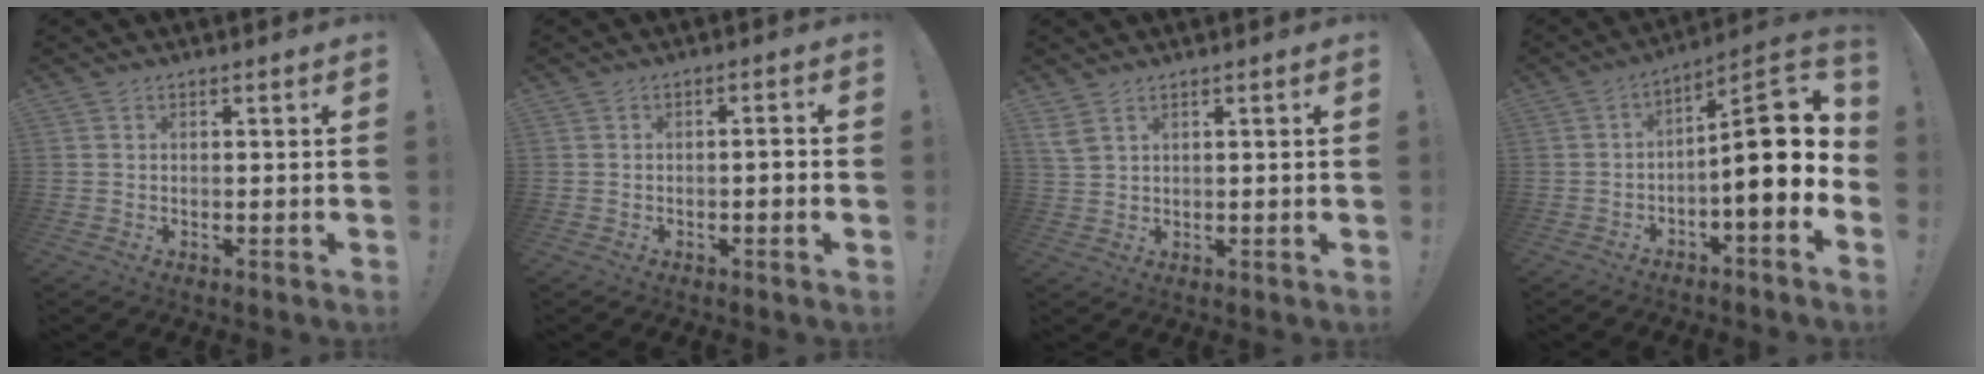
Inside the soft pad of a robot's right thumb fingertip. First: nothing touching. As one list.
[{"total": 2.4, "force": [-0.9, 0.0, 2.2], "torque": [-0.045, 0.006, -0.017]}, {"total": 3.5, "force": [2.2, 1.2, 2.5], "torque": [-0.057, -0.004, 0.043]}, {"total": 15.1, "force": [-1.4, 4.5, 14.4], "torque": [-0.209, 0.015, -0.019]}]